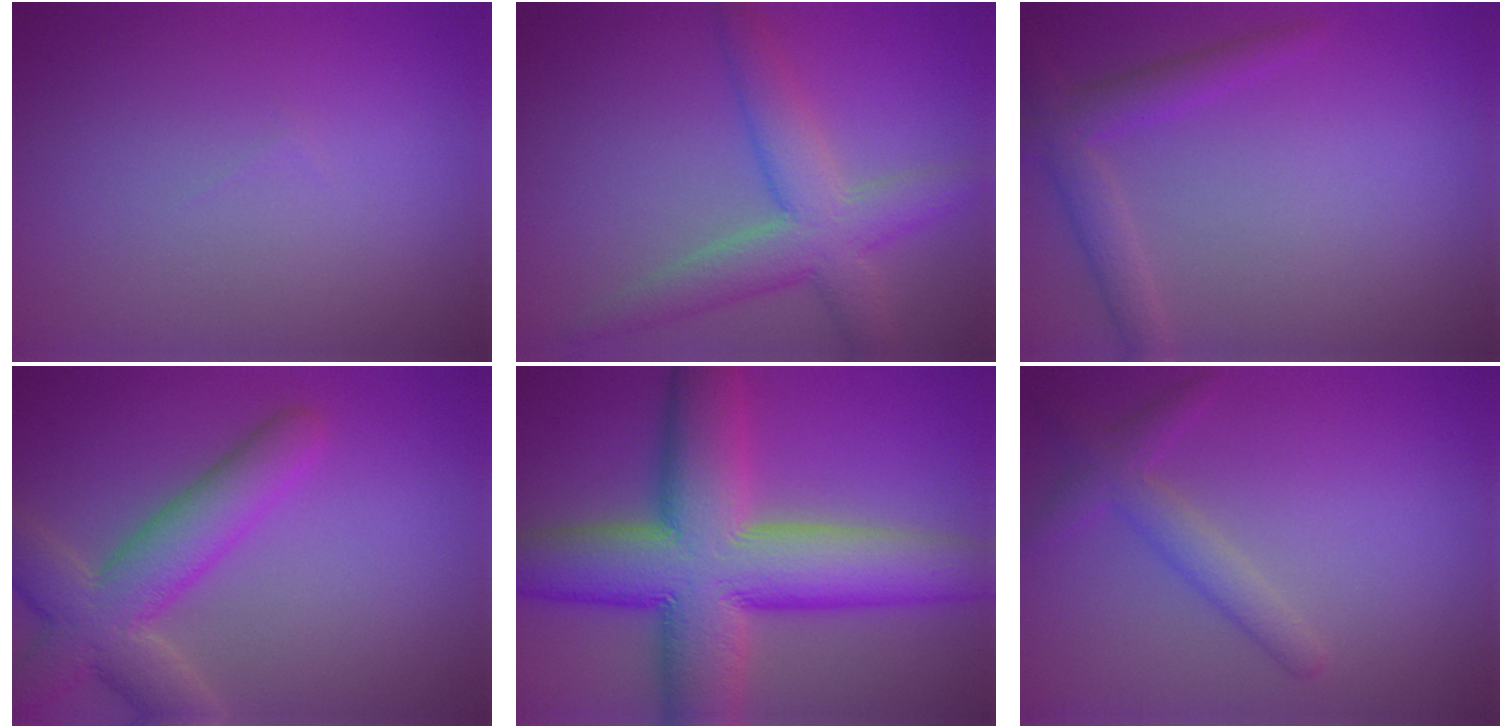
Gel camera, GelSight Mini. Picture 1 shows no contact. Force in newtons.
{"total": 5.5, "press": 5.5, "slide": 0.2}
{"total": 2.7, "press": 2.7, "slide": 0.1}
{"total": 6.5, "press": 6.5, "slide": 0.4}
{"total": 14.2, "press": 14.2, "slide": 0.8}
{"total": 2.5, "press": 2.5, "slide": 0.2}